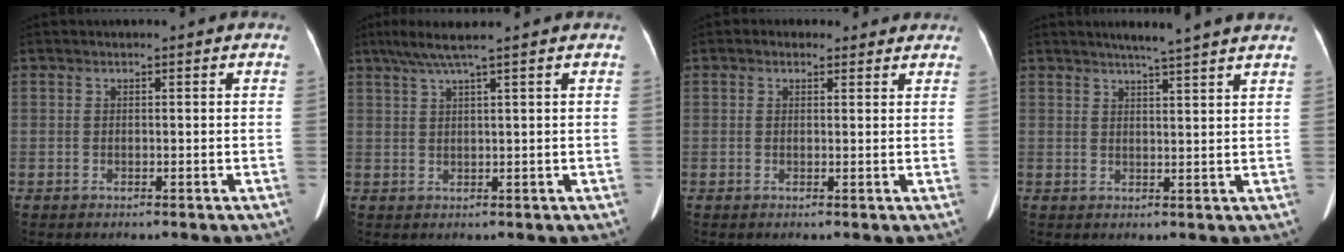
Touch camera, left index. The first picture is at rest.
{"total": 4.6, "force": [3.3, -1.1, 3.0], "torque": [-0.063, 0.015, 0.064]}
{"total": 2.8, "force": [2.0, 1.8, 0.5], "torque": [-0.003, 0.014, 0.017]}
{"total": 7.5, "force": [6.4, -0.7, 3.9], "torque": [-0.056, 0.011, 0.072]}